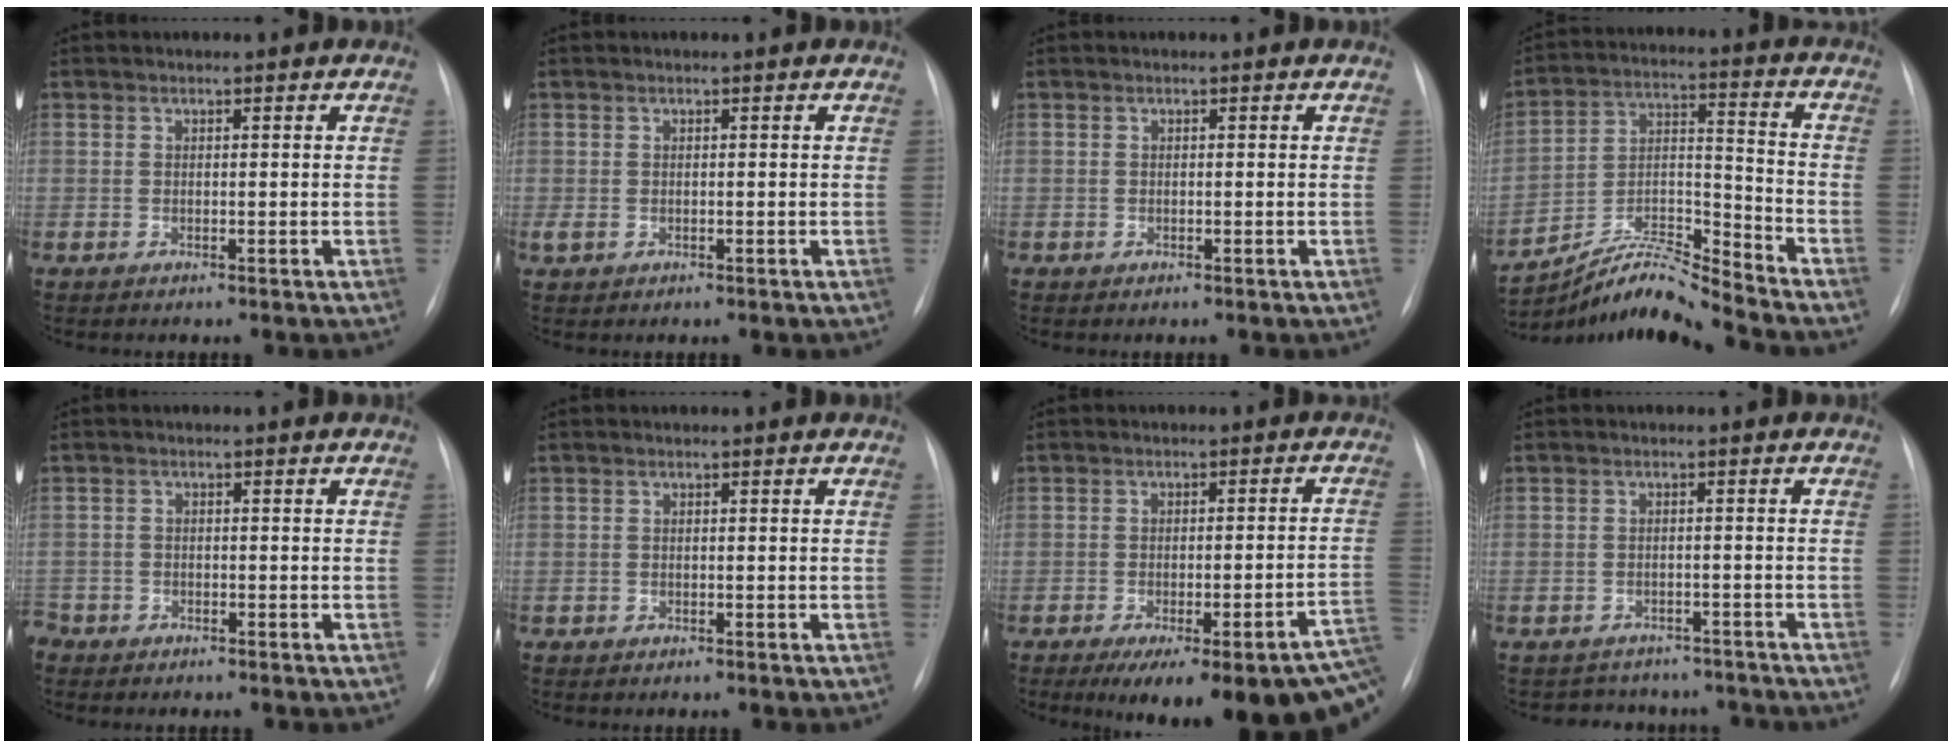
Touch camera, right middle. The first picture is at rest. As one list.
[{"total": 1.2, "force": [-0.2, 0.9, 0.8], "torque": [-0.018, 0.002, 0.001]}, {"total": 0.0}, {"total": 9.8, "force": [-9.6, -1.6, 1.7], "torque": [-0.037, 0.027, -0.173]}, {"total": 3.6, "force": [-2.7, 2.3, 0.3], "torque": [-0.005, 0.004, -0.053]}, {"total": 0.0}, {"total": 20.8, "force": [-11.7, 4.3, 16.7], "torque": [-0.147, -0.003, -0.143]}, {"total": 7.8, "force": [-7.0, 3.4, 0.6], "torque": [-0.004, 0.019, -0.078]}]